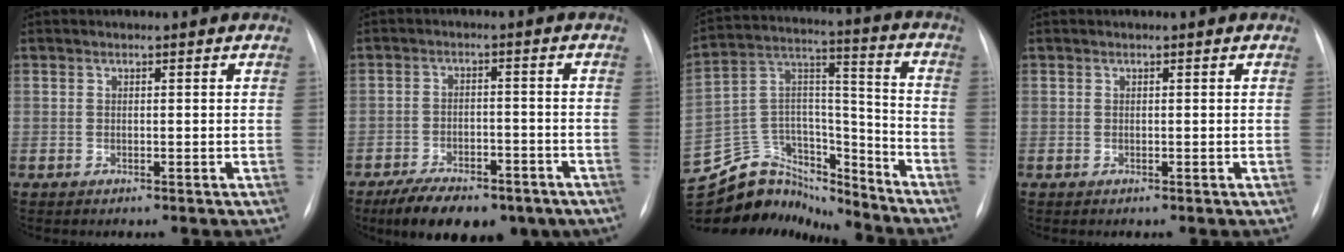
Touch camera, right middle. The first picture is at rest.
{"total": 14.0, "force": [-9.8, 6.1, 8.0], "torque": [-0.127, -0.005, -0.142]}
{"total": 20.1, "force": [-18.6, 6.7, 3.7], "torque": [-0.088, 0.066, -0.307]}
{"total": 0.0}